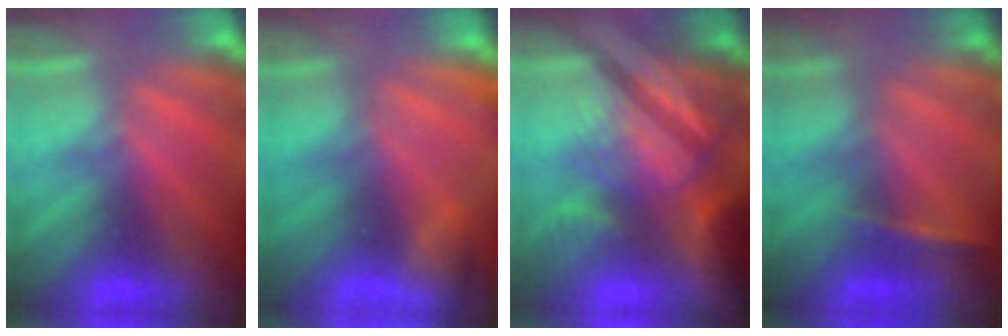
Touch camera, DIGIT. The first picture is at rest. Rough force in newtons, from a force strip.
{"total": 4.9}
{"total": 7.1}
{"total": 2.4}